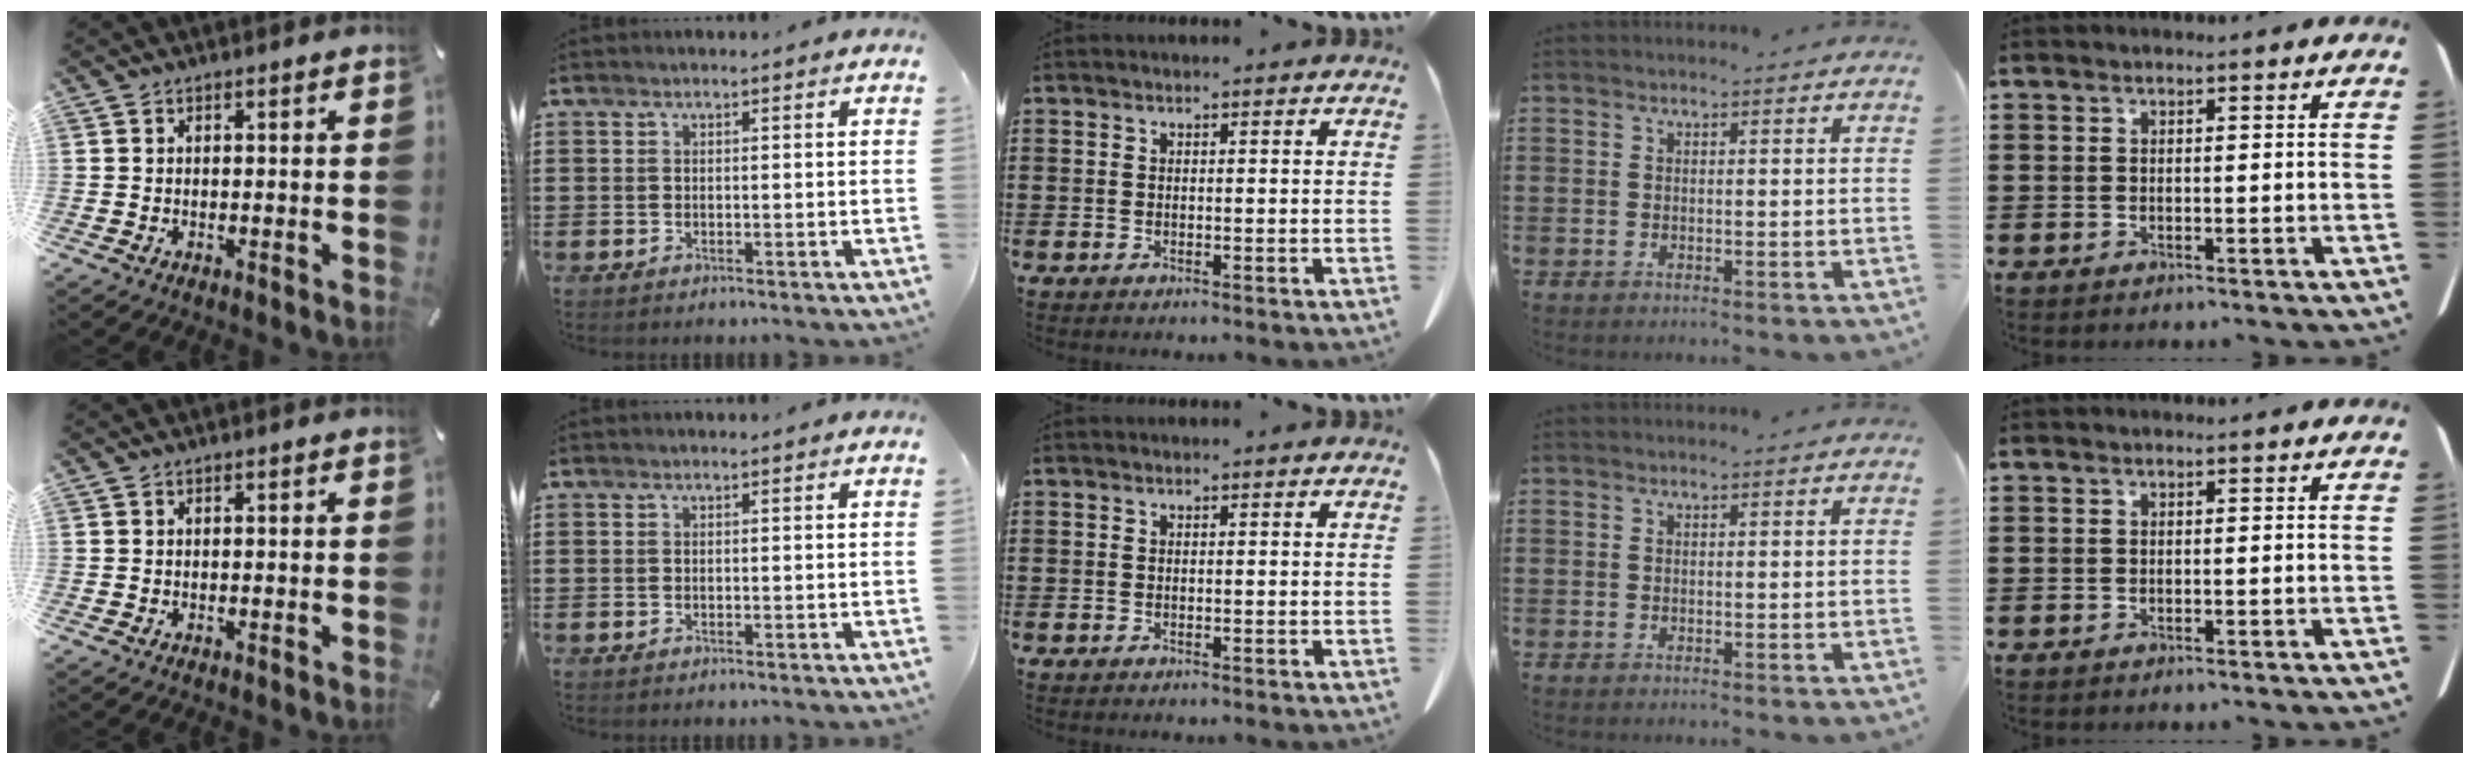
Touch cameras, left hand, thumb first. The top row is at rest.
{}